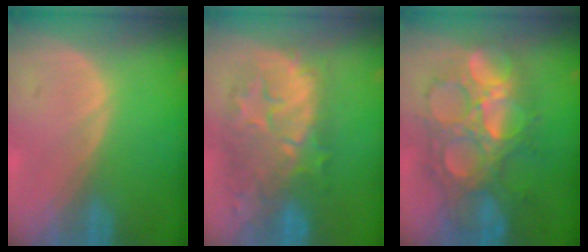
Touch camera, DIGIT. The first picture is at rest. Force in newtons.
{"total": 10.1, "press": 9.6, "slide": 3.0}
{"total": 10.3, "press": 10.2, "slide": 0.6}